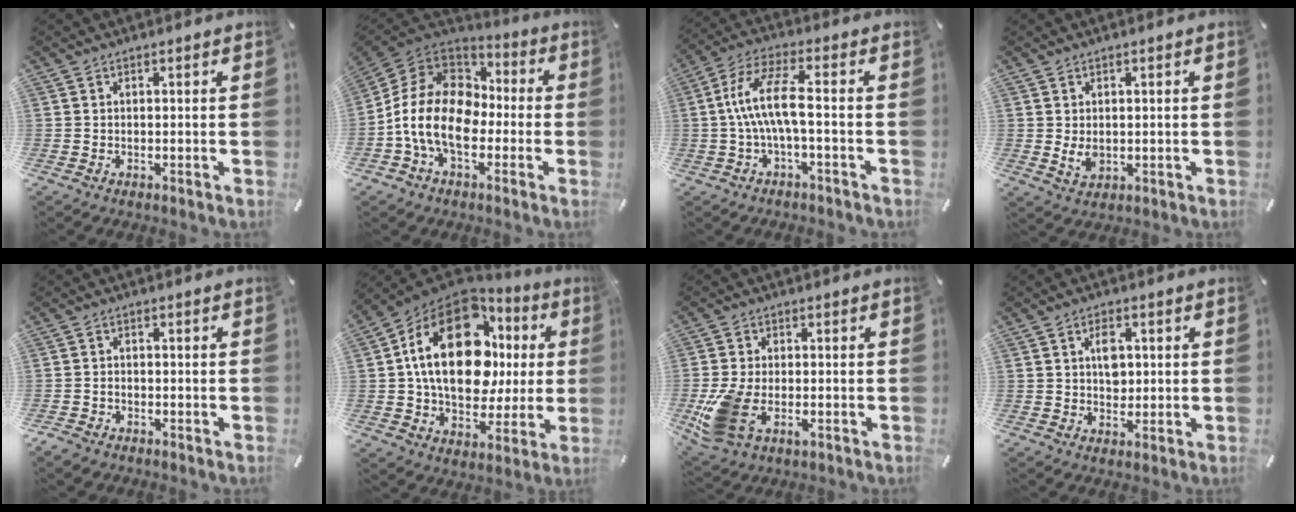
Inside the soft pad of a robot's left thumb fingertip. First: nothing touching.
{"total": 16.2, "force": [-5.0, 11.1, 10.6], "torque": [-0.229, 0.033, -0.089]}
{"total": 11.4, "force": [-0.7, 2.8, 11.0], "torque": [-0.225, -0.002, -0.018]}
{"total": 3.4, "force": [0.0, 2.4, 2.4], "torque": [-0.051, -0.005, -0.003]}
{"total": 2.0, "force": [-1.4, 1.2, 0.7], "torque": [-0.019, 0.005, -0.031]}
{"total": 24.8, "force": [5.0, 15.8, 18.4], "torque": [-0.319, -0.022, 0.083]}
{"total": 9.7, "force": [-2.6, 5.9, 7.2], "torque": [-0.165, -0.006, -0.042]}
{"total": 4.9, "force": [0.8, 3.4, 3.4], "torque": [-0.039, -0.003, 0.006]}